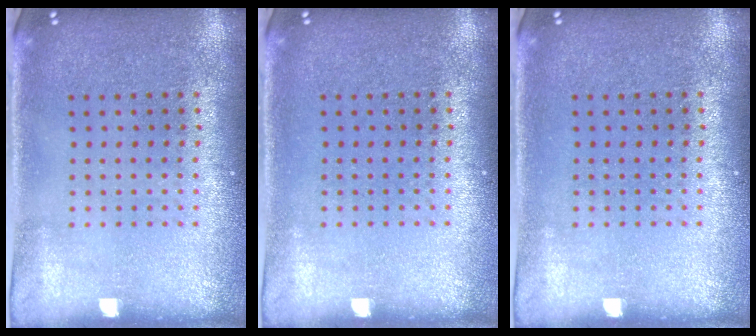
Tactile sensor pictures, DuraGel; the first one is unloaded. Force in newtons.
{"total": 0.0}
{"total": 0.0}